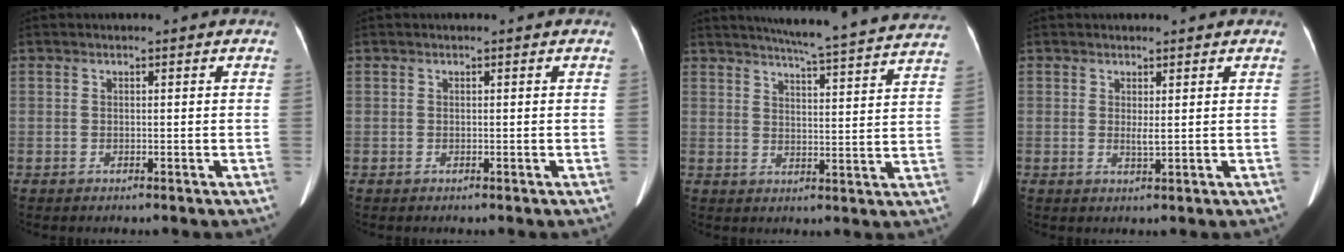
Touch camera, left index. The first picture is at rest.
{"total": 0.0}
{"total": 22.7, "force": [20.9, 0.0, 8.7], "torque": [-0.131, -0.037, 0.251]}
{"total": 1.3, "force": [0.4, 0.1, 1.3], "torque": [-0.029, -0.005, 0.009]}